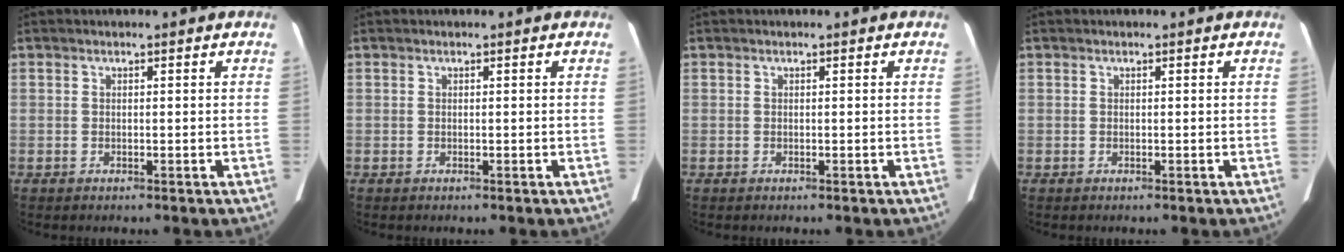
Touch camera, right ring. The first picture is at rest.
{"total": 0.0}
{"total": 0.0}
{"total": 0.0}